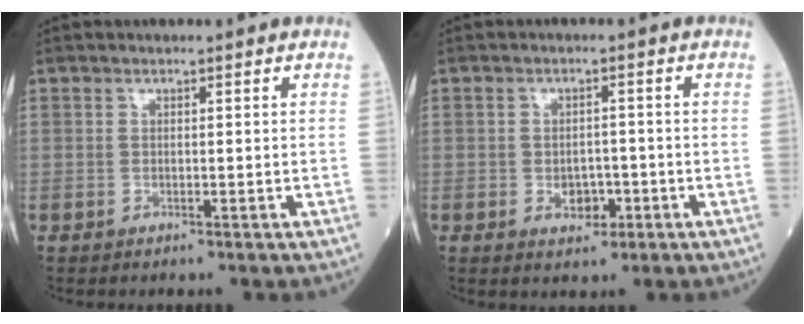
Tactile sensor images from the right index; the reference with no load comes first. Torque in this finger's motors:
{"motor_torque": [0.51, -0.14, 0.21, 0.01]}